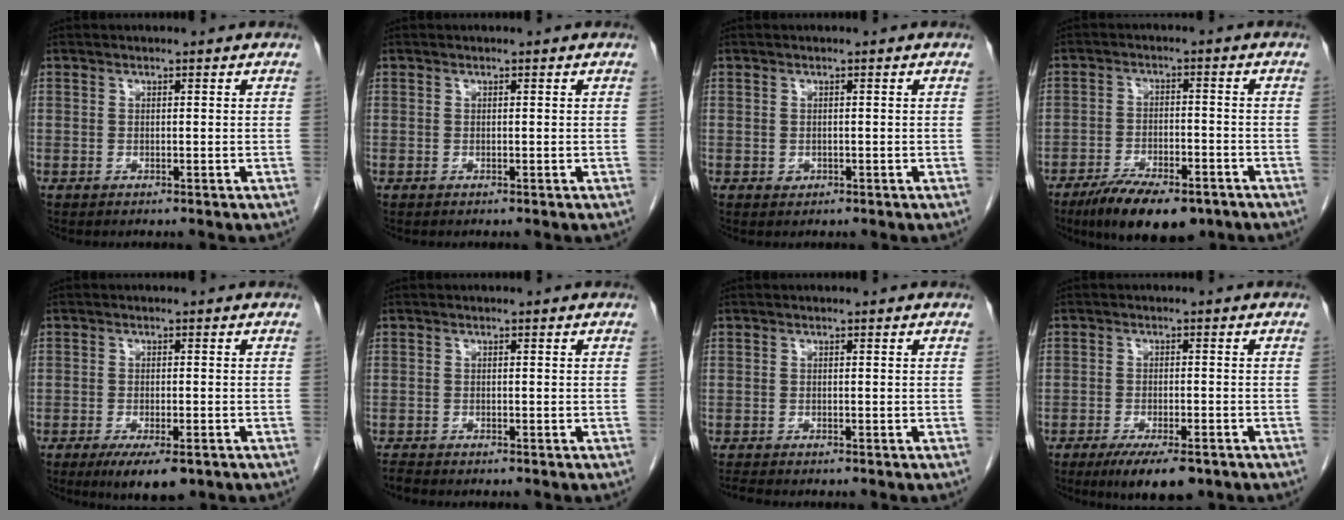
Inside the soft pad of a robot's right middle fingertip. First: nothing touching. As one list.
[{"total": 0.0}, {"total": 0.7, "force": [-0.2, 0.6, 0.3], "torque": [-0.006, 0.001, -0.001]}, {"total": 11.9, "force": [-8.5, 4.1, 7.2], "torque": [-0.110, -0.010, -0.135]}, {"total": 6.4, "force": [-4.0, 1.8, 4.6], "torque": [-0.070, -0.013, -0.058]}, {"total": 1.1, "force": [-1.1, 0.1, 0.2], "torque": [-0.013, -0.005, -0.021]}, {"total": 1.4, "force": [-1.4, 0.0, 0.4], "torque": [-0.015, -0.006, -0.024]}, {"total": 7.7, "force": [-5.3, 2.1, 5.2], "torque": [-0.078, -0.012, -0.079]}]